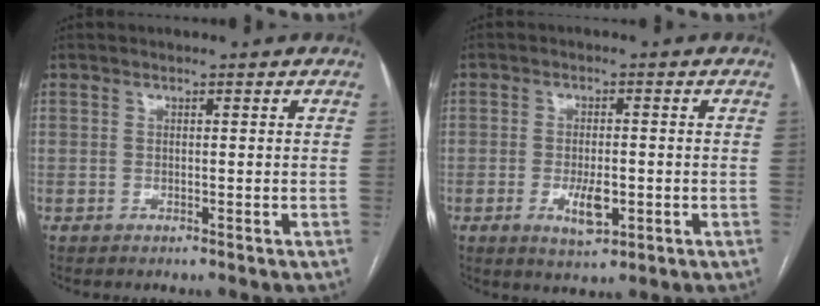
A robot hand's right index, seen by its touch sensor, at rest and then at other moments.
{"total": 5.1, "force": [-1.5, 1.9, 4.4], "torque": [-0.079, -0.004, -0.018]}